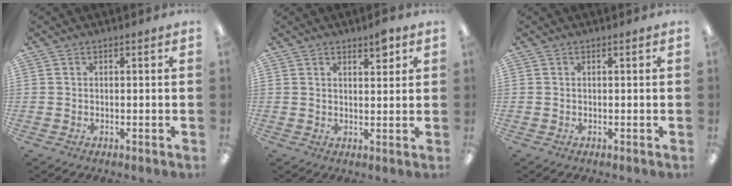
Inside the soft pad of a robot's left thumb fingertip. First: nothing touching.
{"total": 3.9, "force": [2.9, 1.4, 2.2], "torque": [-0.024, -0.014, 0.046]}
{"total": 0.0}